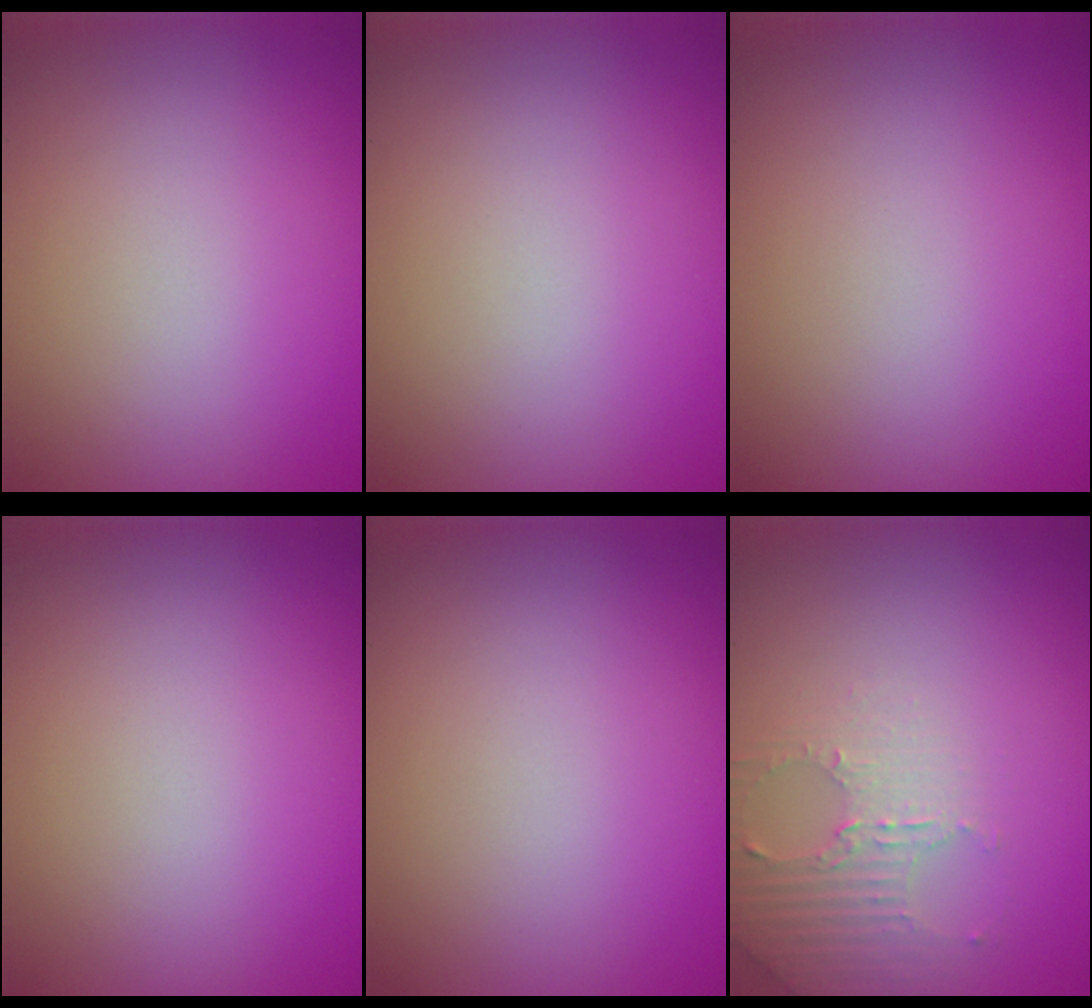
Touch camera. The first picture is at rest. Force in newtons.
{"total": 0.0}
{"total": 0.0}
{"total": 0.0}
{"total": 0.0}
{"total": 3.0, "press": 2.9, "slide": 0.7}